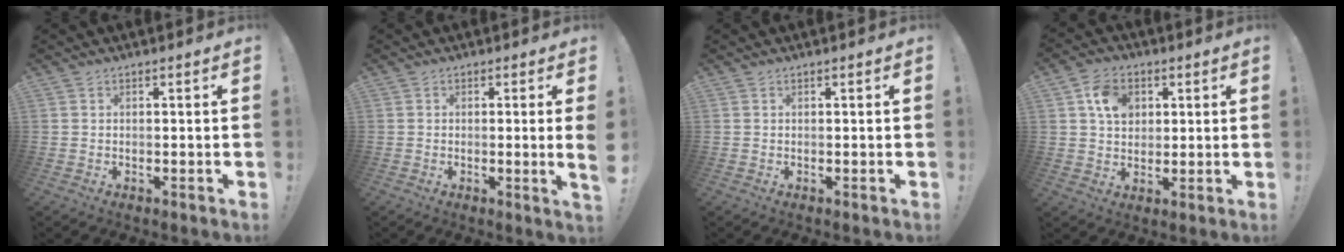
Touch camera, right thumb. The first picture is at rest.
{"total": 3.5, "force": [0.1, -0.8, 3.4], "torque": [-0.048, -0.010, 0.001]}
{"total": 0.0}
{"total": 9.4, "force": [3.4, 7.5, 4.4], "torque": [-0.057, -0.007, 0.065]}